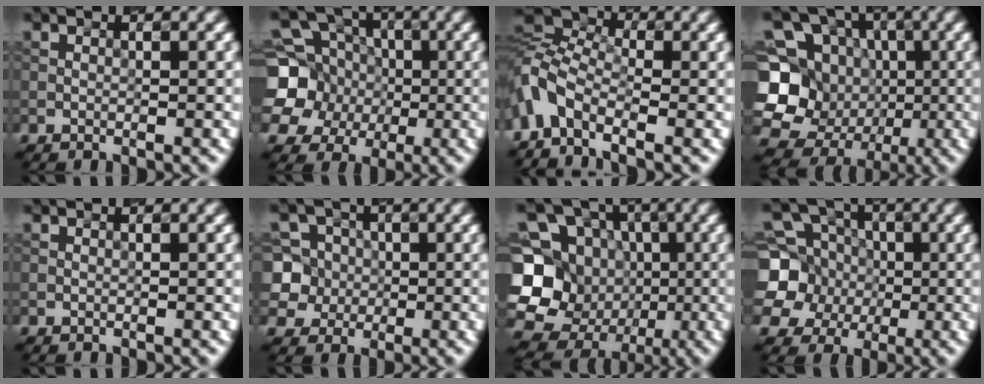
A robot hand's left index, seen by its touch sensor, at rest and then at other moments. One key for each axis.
{"total": 13.0, "fx": 0.6, "fy": 11.7, "fz": 5.7, "tx": -0.158, "ty": 0.019, "tz": -0.019}
{"total": 5.9, "fx": -1.7, "fy": 3.6, "fz": 4.3, "tx": -0.093, "ty": 0.012, "tz": -0.062}
{"total": 14.0, "fx": -2.4, "fy": 12.9, "fz": 5.0, "tx": -0.148, "ty": 0.006, "tz": -0.043}
{"total": 0.0}
{"total": 6.7, "fx": 0.4, "fy": 6.4, "fz": 1.8, "tx": -0.030, "ty": 0.032, "tz": -0.002}
{"total": 15.9, "fx": -3.3, "fy": 14.5, "fz": 5.4, "tx": -0.162, "ty": 0.003, "tz": -0.062}
{"total": 11.1, "fx": 0.7, "fy": 10.0, "fz": 4.9, "tx": -0.130, "ty": 0.024, "tz": -0.022}